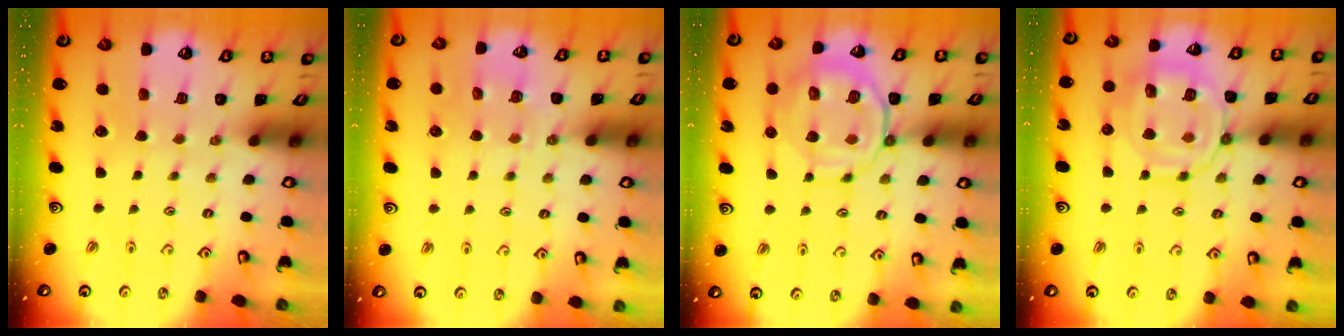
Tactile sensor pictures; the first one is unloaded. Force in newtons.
{"total": 8.3, "press": 8.3, "slide": 0.8}
{"total": 12.2, "press": 12.1, "slide": 1.3}
{"total": 13.7, "press": 13.7, "slide": 1.1}